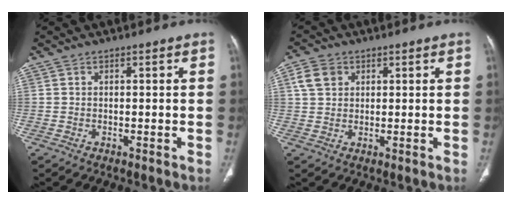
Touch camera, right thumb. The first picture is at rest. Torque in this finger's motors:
{"motor_torque": [1.29, 1.12, 0.30, -0.21, 0.03]}